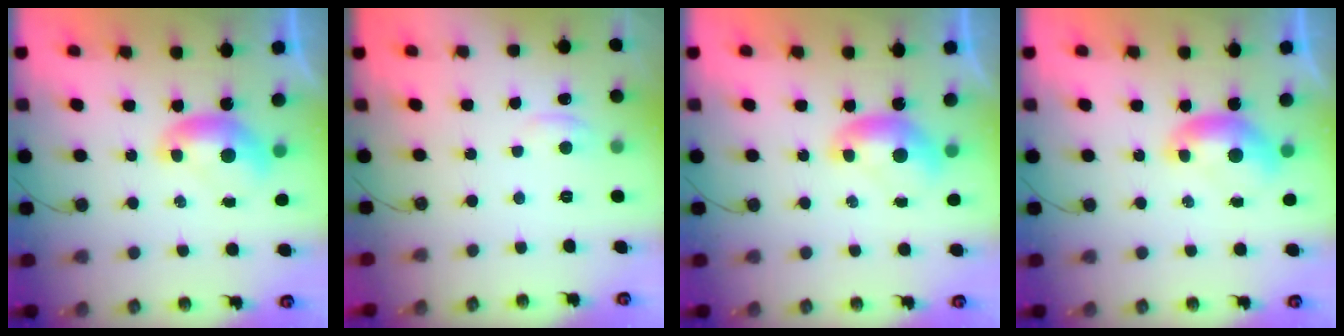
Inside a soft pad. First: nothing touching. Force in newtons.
{"total": 1.6, "press": 1.5, "slide": 0.5}
{"total": 0.0}
{"total": 0.0}